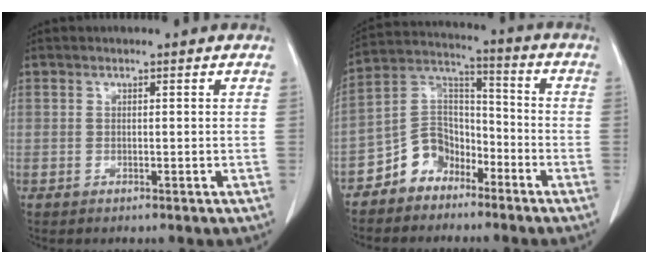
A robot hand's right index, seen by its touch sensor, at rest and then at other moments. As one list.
[{"total": 8.5, "force": [-5.6, 6.0, 2.3], "torque": [-0.047, 0.039, -0.105]}]